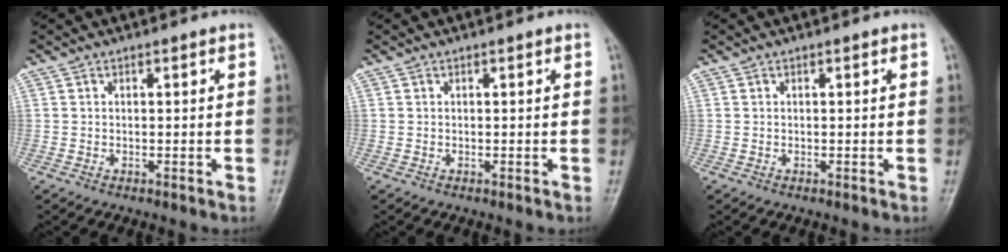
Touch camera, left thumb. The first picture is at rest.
{"total": 0.0}
{"total": 0.0}